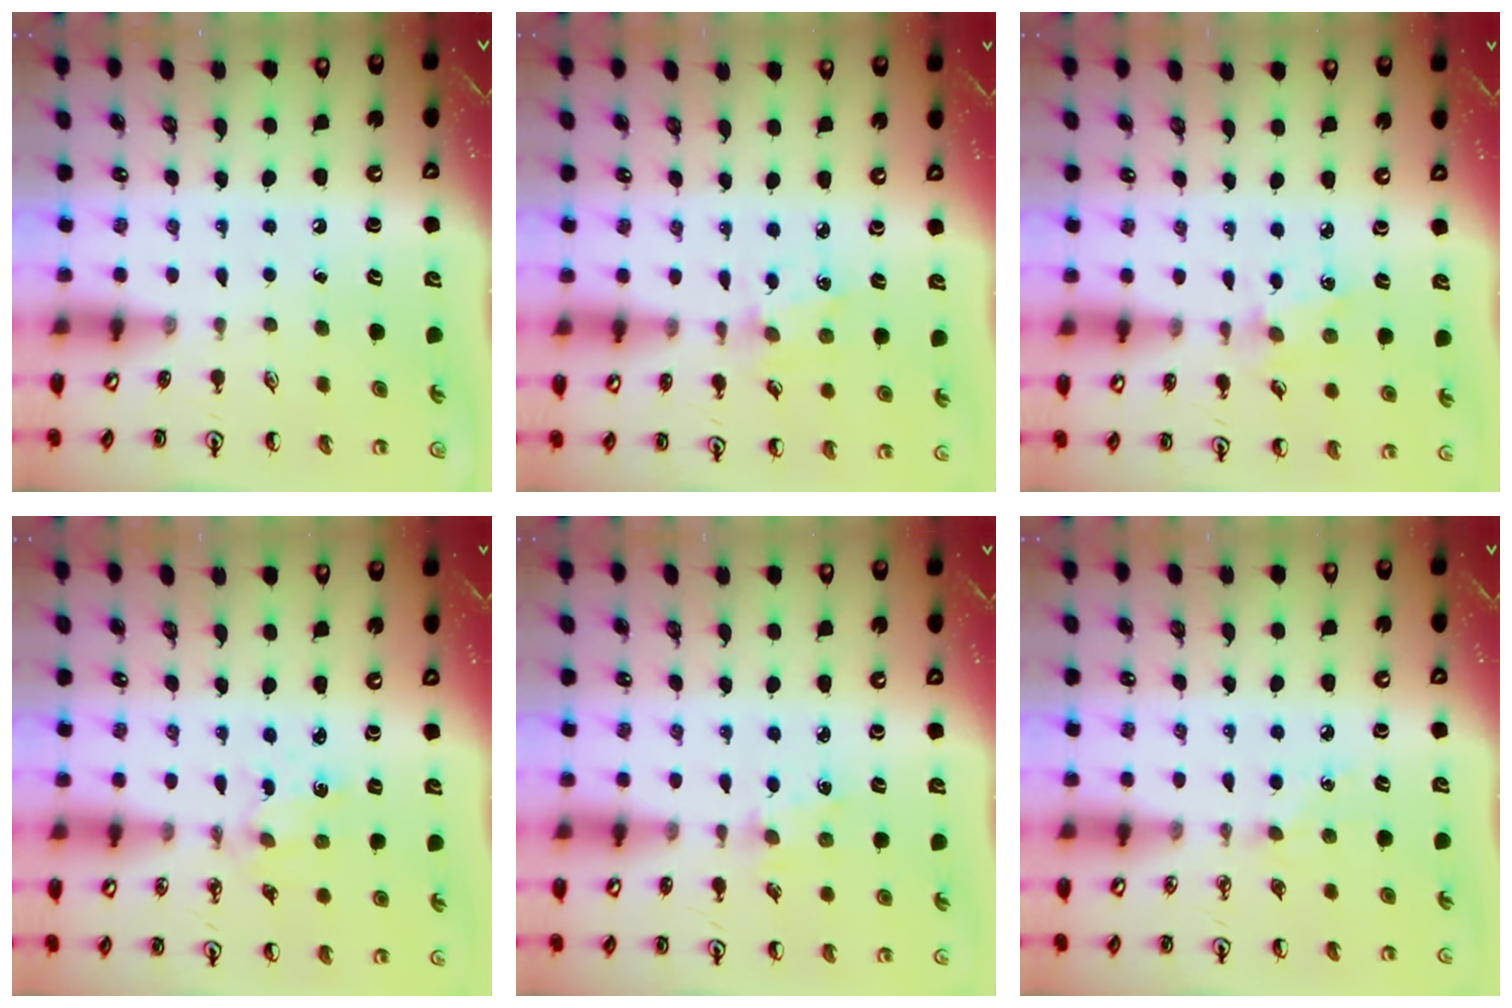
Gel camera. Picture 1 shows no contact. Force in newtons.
{"total": 2.1, "press": 2.1, "slide": 0.0}
{"total": 2.1, "press": 2.1, "slide": 0.0}
{"total": 1.2, "press": 1.1, "slide": 0.3}
{"total": 2.5, "press": 2.4, "slide": 0.3}
{"total": 4.1, "press": 4.0, "slide": 0.6}